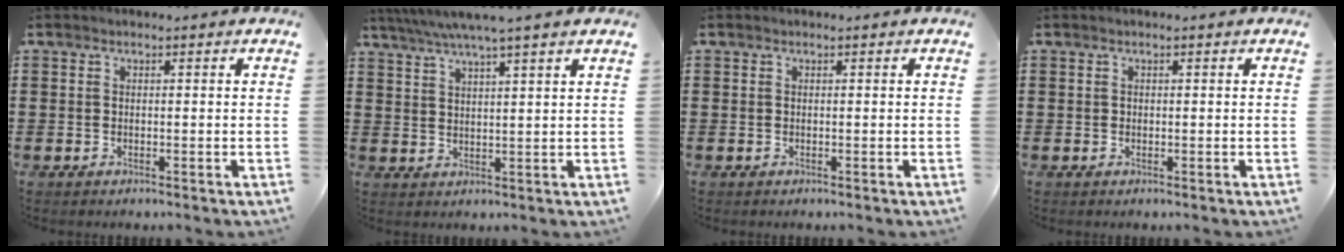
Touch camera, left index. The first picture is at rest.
{"total": 4.5, "force": [3.6, -0.5, 2.6], "torque": [-0.060, -0.012, 0.062]}
{"total": 0.0}
{"total": 0.0}